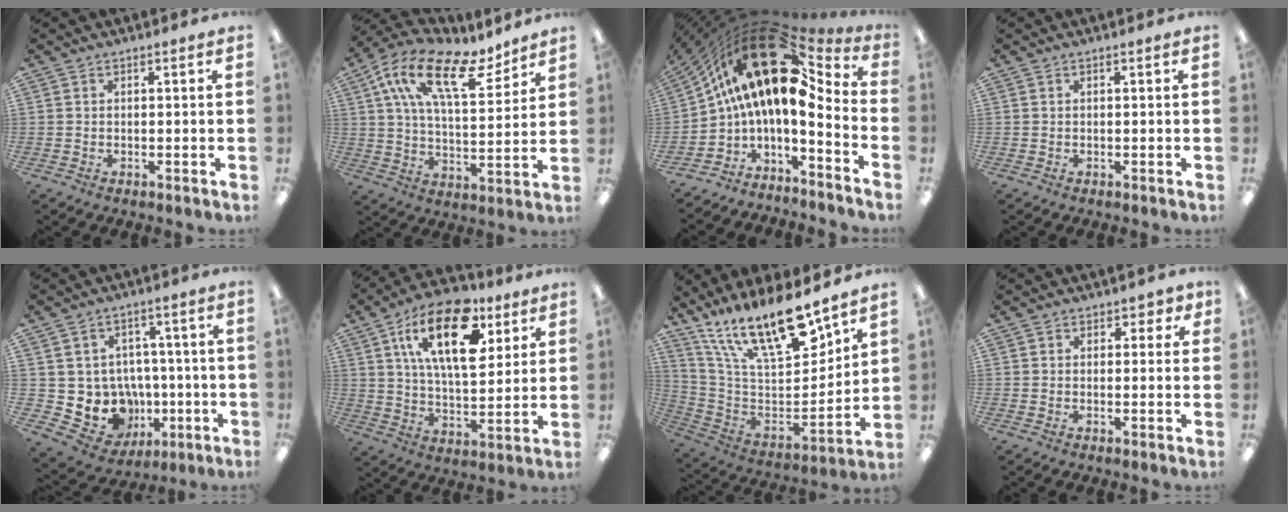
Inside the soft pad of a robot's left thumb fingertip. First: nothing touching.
{"total": 18.8, "force": [11.2, 7.9, 12.9], "torque": [-0.222, -0.050, 0.194]}
{"total": 21.2, "force": [9.2, 7.5, 17.6], "torque": [-0.333, -0.065, 0.151]}
{"total": 0.0}
{"total": 10.6, "force": [-2.1, 10.0, 2.8], "torque": [-0.063, 0.004, -0.003]}
{"total": 21.1, "force": [10.6, 10.3, 15.1], "torque": [-0.253, -0.030, 0.176]}
{"total": 21.8, "force": [16.8, 6.7, 12.2], "torque": [-0.217, -0.115, 0.291]}
{"total": 2.3, "force": [0.8, 1.7, 1.3], "torque": [-0.011, 0.001, 0.010]}